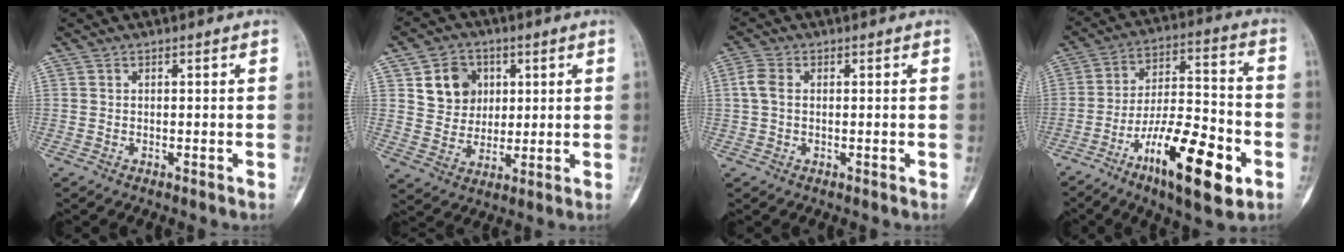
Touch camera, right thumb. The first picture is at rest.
{"total": 9.4, "force": [3.2, 8.0, 3.9], "torque": [-0.024, -0.011, 0.058]}
{"total": 3.4, "force": [0.4, 2.3, 2.5], "torque": [-0.061, 0.009, 0.004]}
{"total": 19.3, "force": [-8.7, 6.2, 16.1], "torque": [-0.255, 0.049, -0.138]}